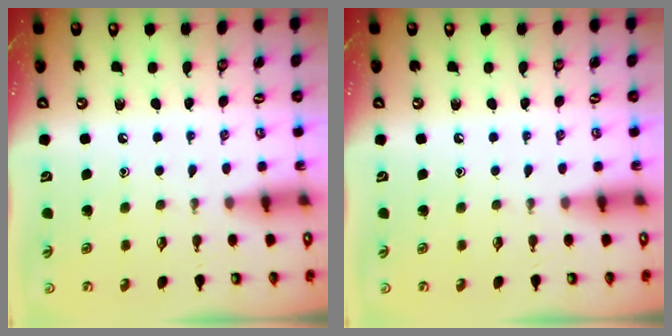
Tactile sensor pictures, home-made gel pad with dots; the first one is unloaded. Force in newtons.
{"total": 0.0}